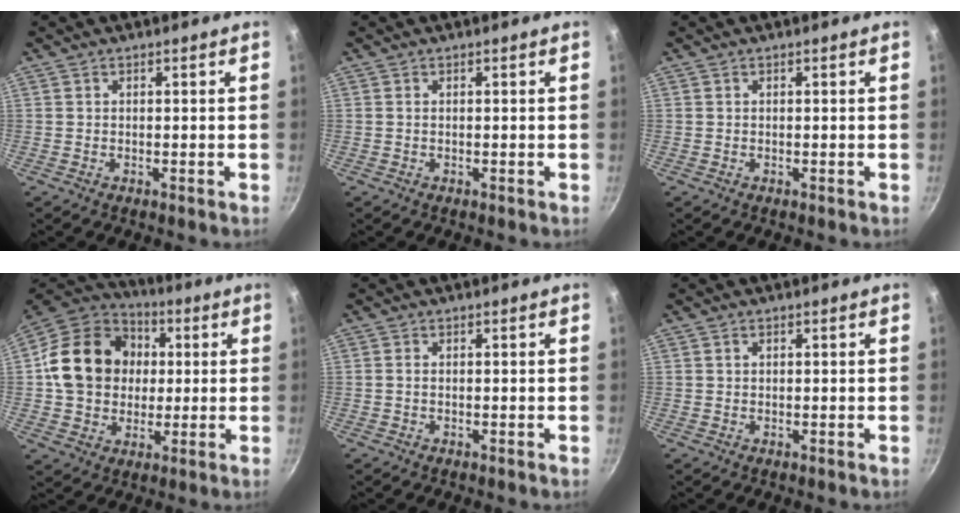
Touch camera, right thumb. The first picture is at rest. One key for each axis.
{"total": 0.0}
{"total": 0.0}
{"total": 18.9, "fx": 1.9, "fy": 15.7, "fz": 10.2, "tx": -0.153, "ty": 0.025, "tz": 0.027}
{"total": 0.7, "fx": -0.1, "fy": 0.4, "fz": 0.5, "tx": -0.010, "ty": 0.003, "tz": -0.004}
{"total": 0.7, "fx": 0.2, "fy": 0.6, "fz": 0.4, "tx": -0.005, "ty": 0.004, "tz": 0.004}